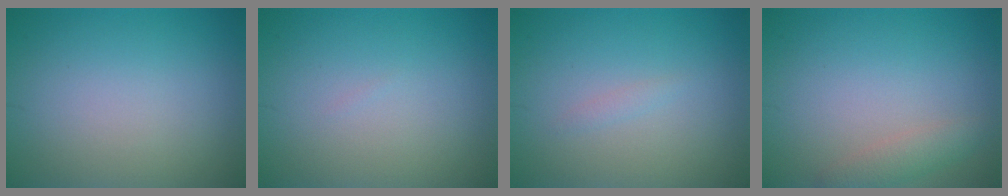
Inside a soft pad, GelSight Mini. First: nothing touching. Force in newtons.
{"total": 0.0}
{"total": 0.6, "press": 0.6, "slide": 0.0}
{"total": 1.9, "press": 1.9, "slide": 0.1}